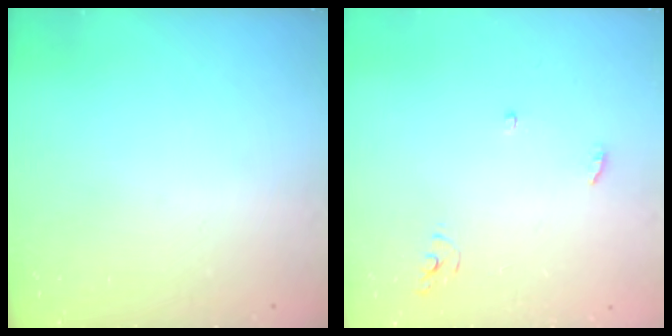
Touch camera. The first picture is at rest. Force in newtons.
{"total": 3.8, "press": 3.8, "slide": 0.4}